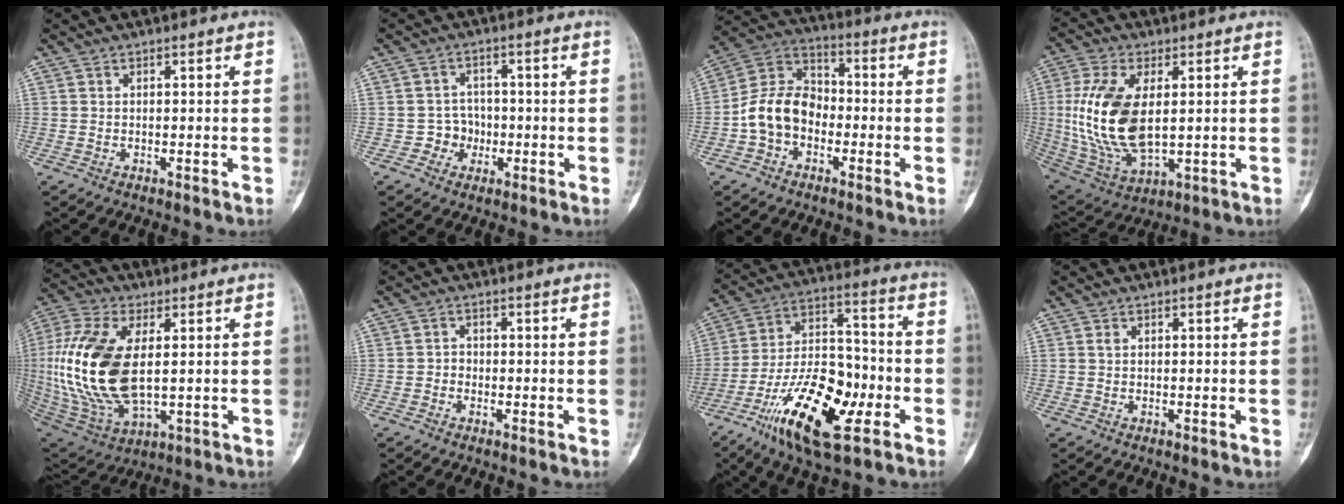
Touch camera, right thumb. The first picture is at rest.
{"total": 4.1, "force": [-1.2, 3.9, 0.6], "torque": [0.022, 0.016, -0.025]}
{"total": 11.3, "force": [-3.0, 8.5, 6.7], "torque": [-0.111, 0.043, -0.068]}
{"total": 17.4, "force": [1.5, 9.0, 14.8], "torque": [-0.311, -0.014, 0.041]}
{"total": 21.8, "force": [1.3, 11.4, 18.6], "torque": [-0.406, -0.012, 0.033]}
{"total": 1.6, "force": [-0.6, 1.4, 0.5], "torque": [0.004, 0.008, -0.017]}
{"total": 20.5, "force": [-9.0, 8.5, 16.4], "torque": [-0.277, 0.048, -0.152]}
{"total": 0.6, "force": [0.2, 0.4, 0.4], "torque": [-0.009, 0.002, 0.003]}